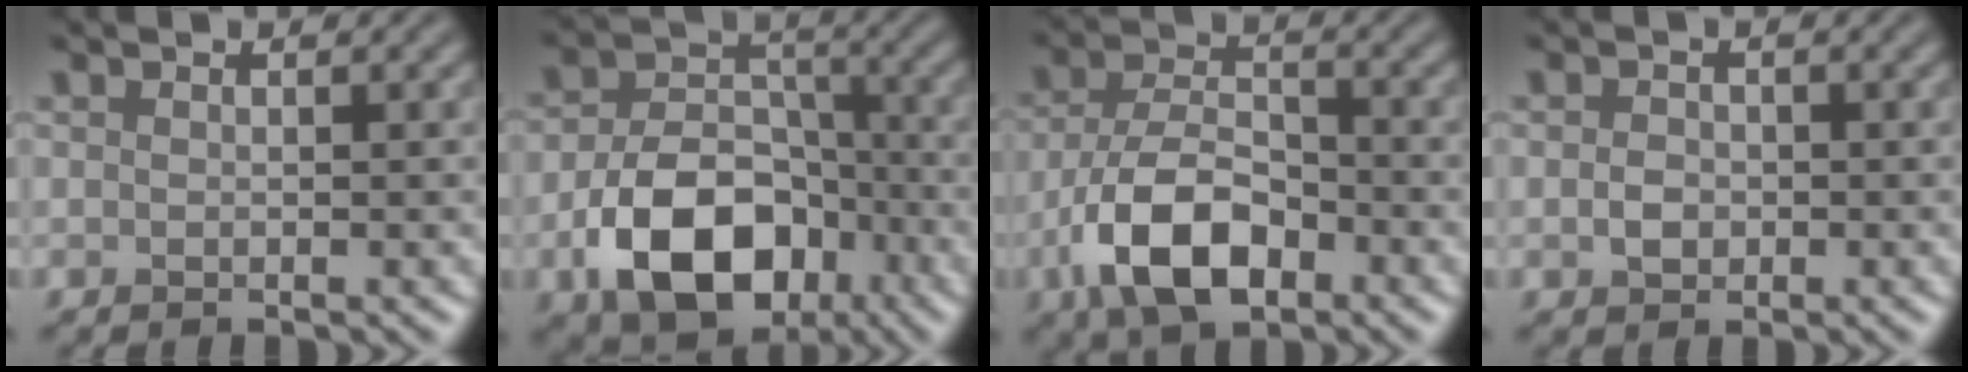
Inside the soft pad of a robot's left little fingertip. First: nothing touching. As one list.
[{"total": 10.1, "force": [-4.3, 6.7, 6.2], "torque": [-0.114, -0.009, -0.072]}, {"total": 7.8, "force": [-3.8, 4.0, 5.5], "torque": [-0.113, -0.003, -0.079]}, {"total": 1.7, "force": [-0.4, 1.3, 0.9], "torque": [-0.016, -0.001, -0.012]}]